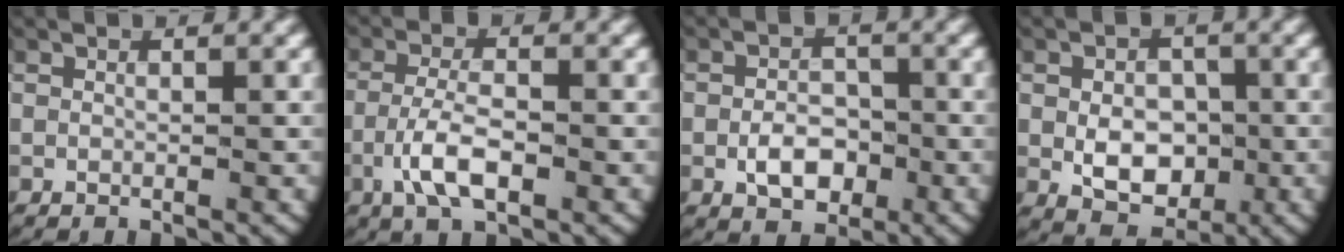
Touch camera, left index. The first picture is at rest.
{"total": 4.3, "force": [-1.8, 1.7, 3.6], "torque": [-0.078, -0.014, -0.027]}
{"total": 3.7, "force": [-1.3, 2.6, 2.3], "torque": [-0.035, -0.011, -0.017]}
{"total": 5.2, "force": [-0.9, 3.9, 3.2], "torque": [-0.052, -0.028, -0.002]}